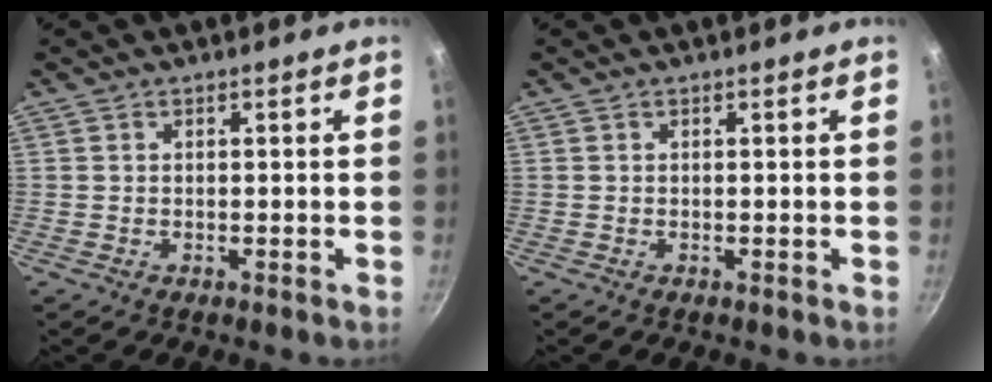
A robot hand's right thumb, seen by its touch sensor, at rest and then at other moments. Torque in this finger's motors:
{"motor_torque": [-0.04, -0.04, 0.09, -0.06, 0.00]}